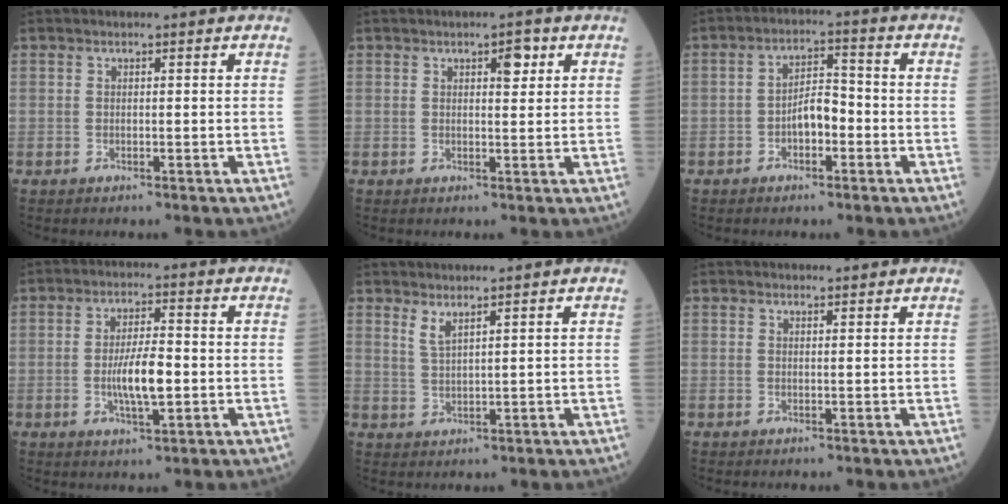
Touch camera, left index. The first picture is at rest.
{"total": 2.5, "force": [1.3, 0.9, 2.0], "torque": [-0.030, 0.002, 0.019]}
{"total": 4.7, "force": [-1.6, 2.1, 3.9], "torque": [-0.068, 0.015, -0.031]}
{"total": 6.5, "force": [-1.0, 1.5, 6.2], "torque": [-0.123, -0.002, -0.018]}
{"total": 2.4, "force": [1.9, 0.0, 1.5], "torque": [-0.037, -0.010, 0.043]}
{"total": 1.8, "force": [1.7, 0.3, 0.2], "torque": [-0.012, 0.005, 0.025]}